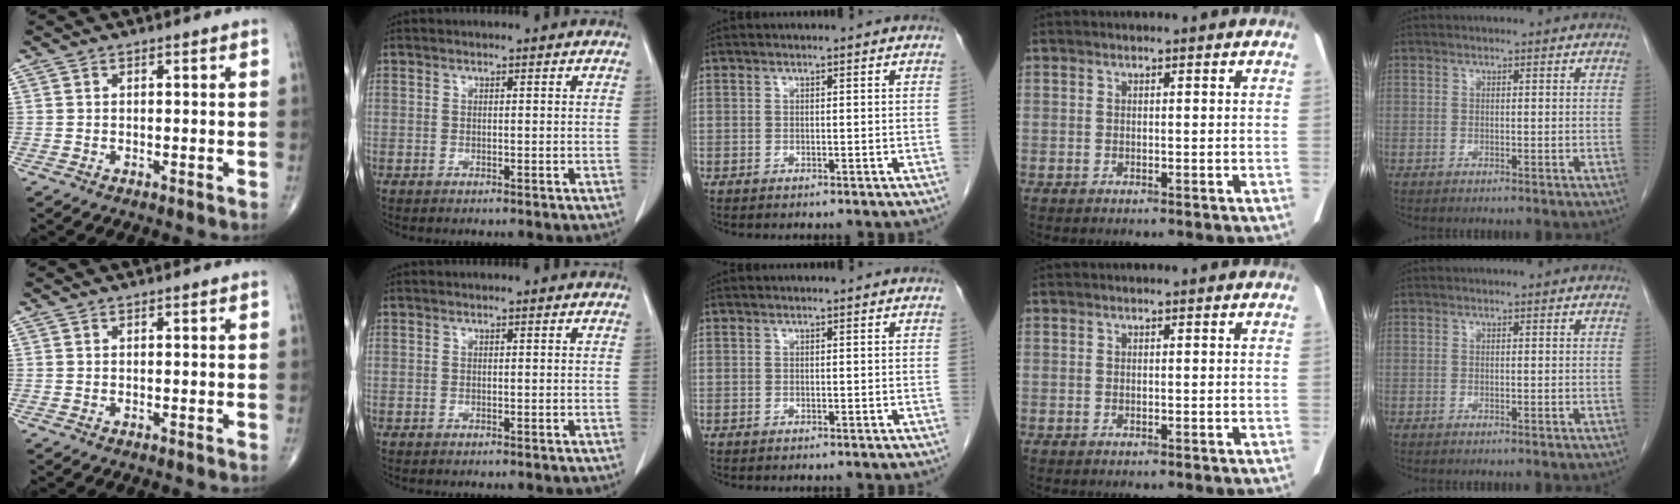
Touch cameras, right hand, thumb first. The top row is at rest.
{}